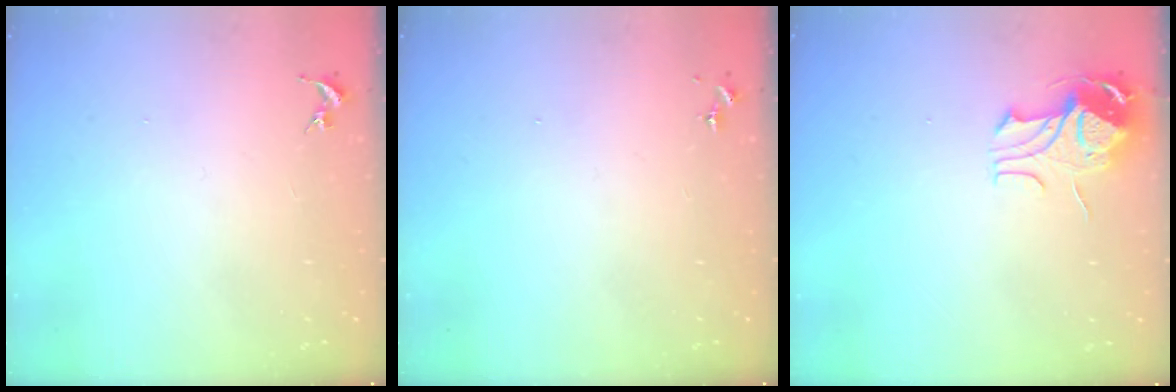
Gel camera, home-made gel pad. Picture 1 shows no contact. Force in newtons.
{"total": 0.0}
{"total": 9.6, "press": 9.6, "slide": 1.1}